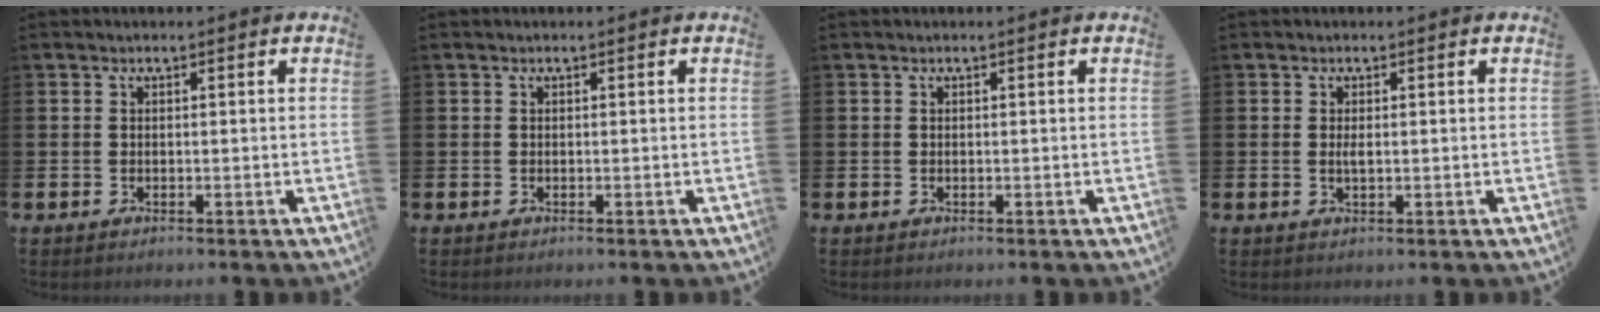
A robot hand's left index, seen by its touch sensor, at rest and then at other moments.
{"total": 0.0}
{"total": 0.0}
{"total": 1.1, "force": [0.1, 0.3, 1.0], "torque": [-0.020, 0.001, 0.002]}